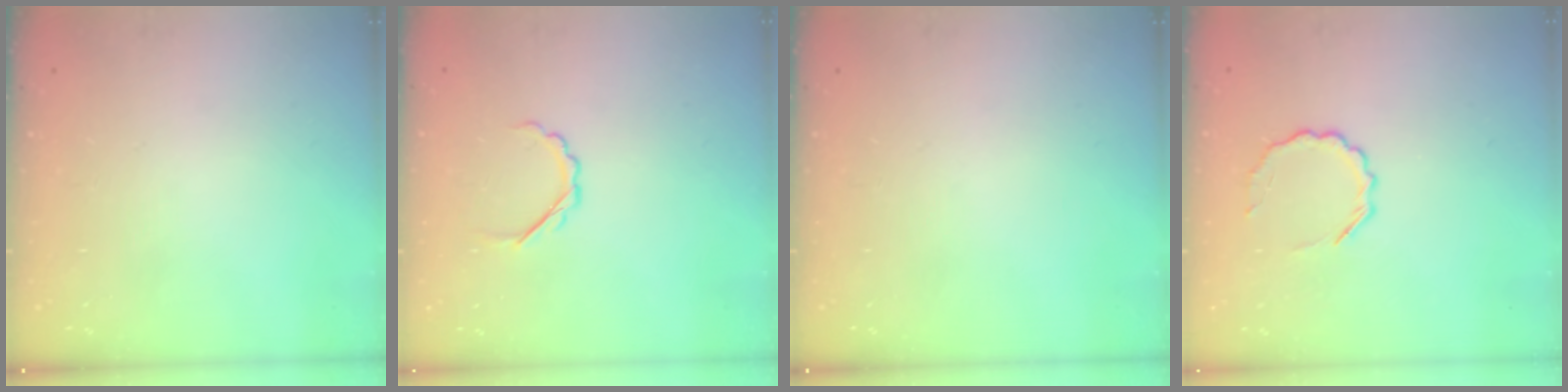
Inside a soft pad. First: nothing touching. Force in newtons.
{"total": 3.5, "press": 3.4, "slide": 0.8}
{"total": 0.0}
{"total": 6.3, "press": 6.2, "slide": 1.5}